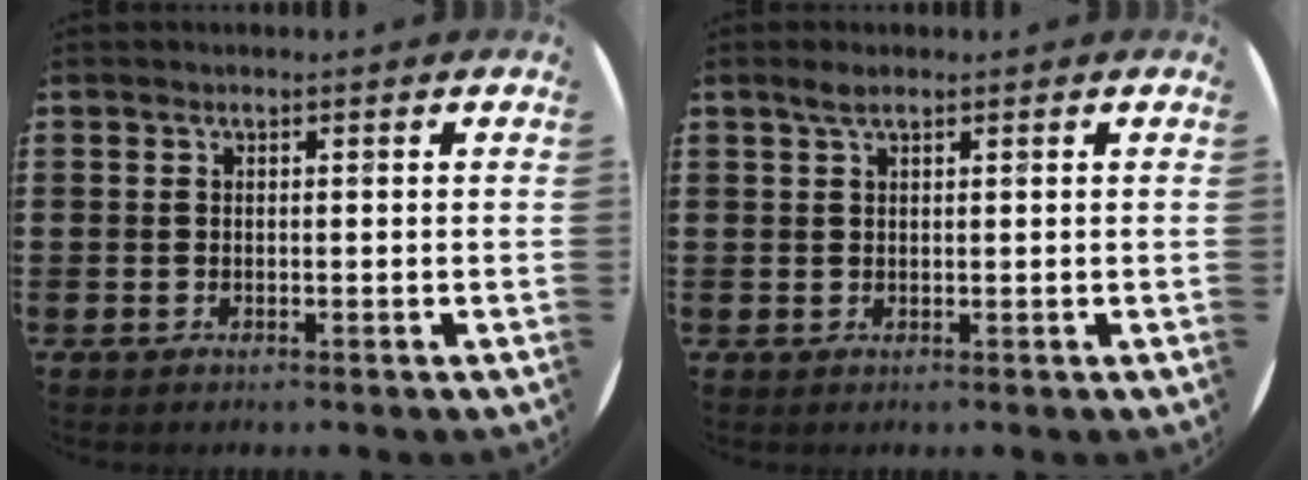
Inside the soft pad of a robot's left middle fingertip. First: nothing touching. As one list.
[{"total": 1.5, "force": [1.1, 0.3, 1.0], "torque": [-0.019, 0.003, 0.019]}]